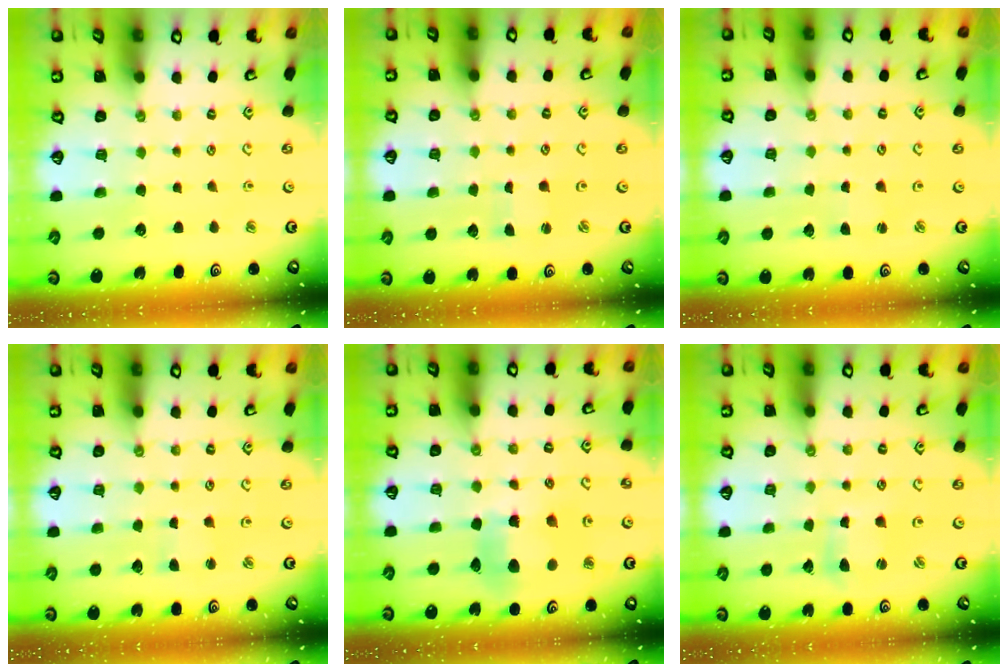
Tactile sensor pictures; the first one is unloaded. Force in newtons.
{"total": 1.1, "press": 1.1, "slide": 0.3}
{"total": 1.8, "press": 1.8, "slide": 0.2}
{"total": 2.2, "press": 2.2, "slide": 0.3}
{"total": 9.1, "press": 9.0, "slide": 1.2}
{"total": 3.6, "press": 3.6, "slide": 0.5}